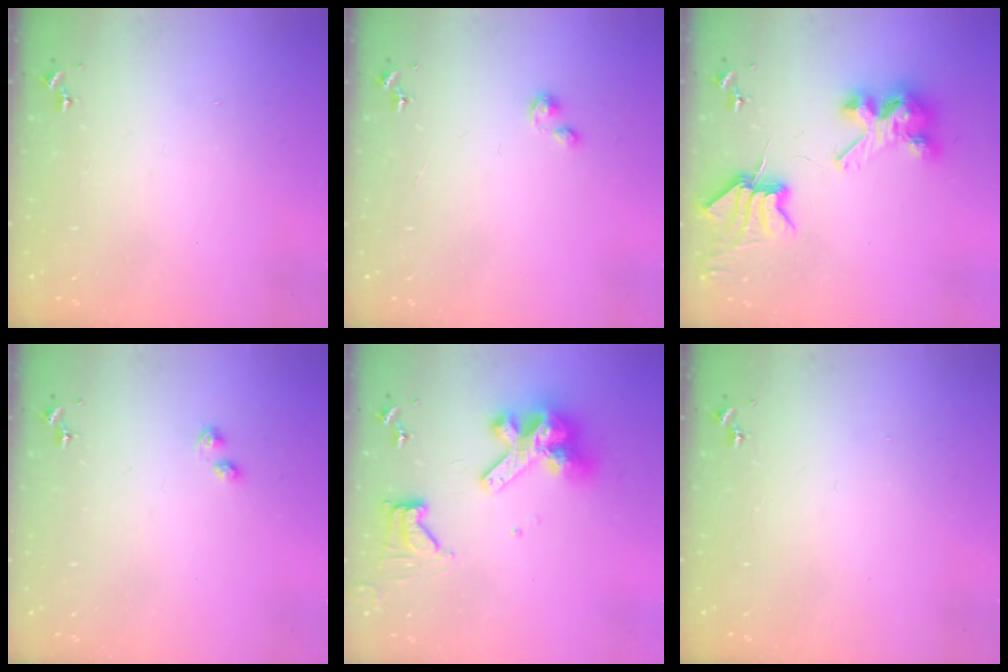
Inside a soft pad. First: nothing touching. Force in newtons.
{"total": 1.9, "press": 1.9, "slide": 0.2}
{"total": 9.4, "press": 9.3, "slide": 1.2}
{"total": 2.2, "press": 2.1, "slide": 0.5}
{"total": 15.0, "press": 14.8, "slide": 1.9}
{"total": 0.0}